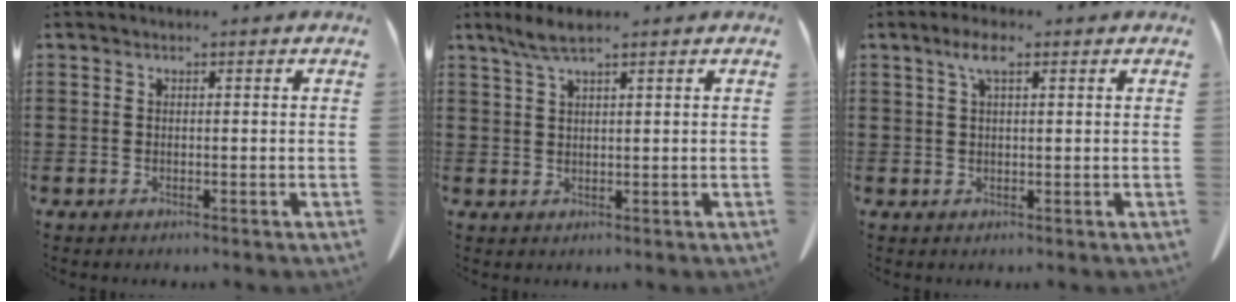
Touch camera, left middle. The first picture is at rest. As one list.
[{"total": 3.5, "force": [2.3, 0.6, 2.6], "torque": [-0.056, 0.003, 0.042]}, {"total": 3.6, "force": [1.7, 1.0, 3.1], "torque": [-0.065, 0.008, 0.028]}]